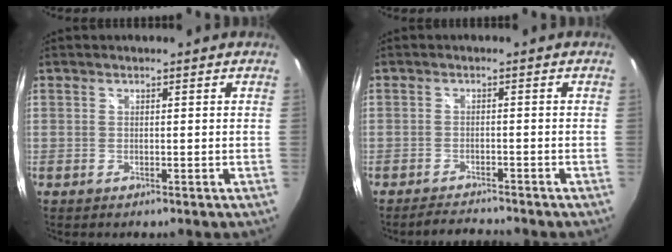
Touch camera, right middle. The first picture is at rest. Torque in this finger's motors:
{"motor_torque": [0.24, -0.43, 0.00, 0.01]}